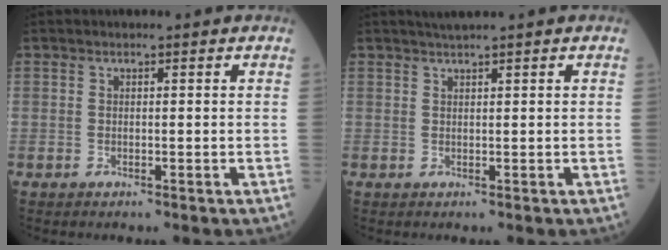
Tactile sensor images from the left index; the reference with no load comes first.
{"total": 1.7, "force": [1.5, -0.4, 0.8], "torque": [-0.010, 0.005, 0.030]}